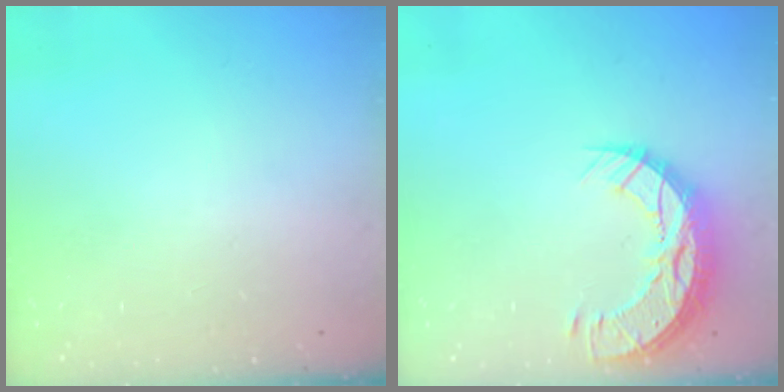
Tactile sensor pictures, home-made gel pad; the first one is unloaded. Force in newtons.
{"total": 11.7, "press": 11.7, "slide": 0.8}